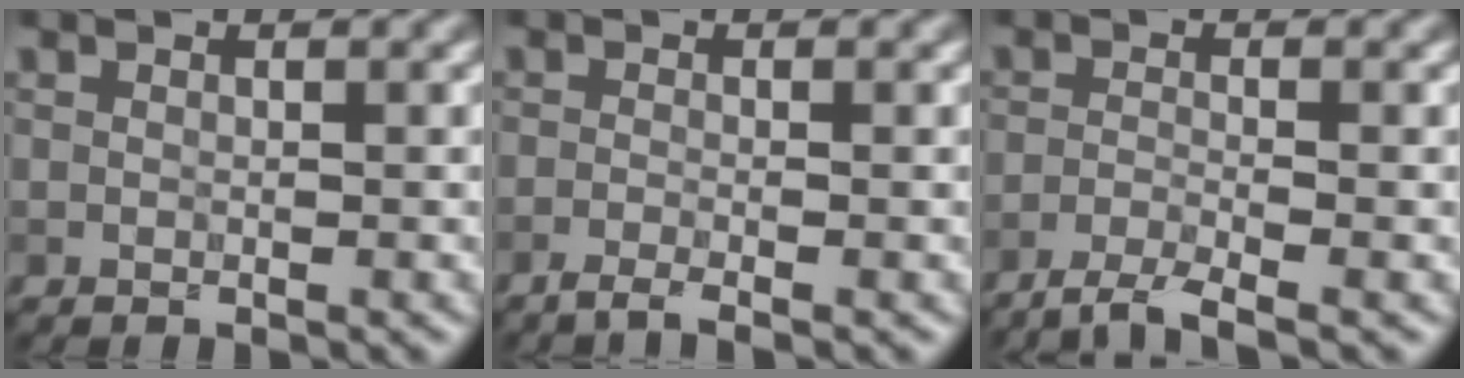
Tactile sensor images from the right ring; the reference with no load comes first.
{"total": 2.0, "force": [-1.4, 0.3, 1.4], "torque": [-0.026, -0.005, -0.036]}
{"total": 3.2, "force": [-2.4, 0.4, 2.0], "torque": [-0.038, -0.001, -0.059]}